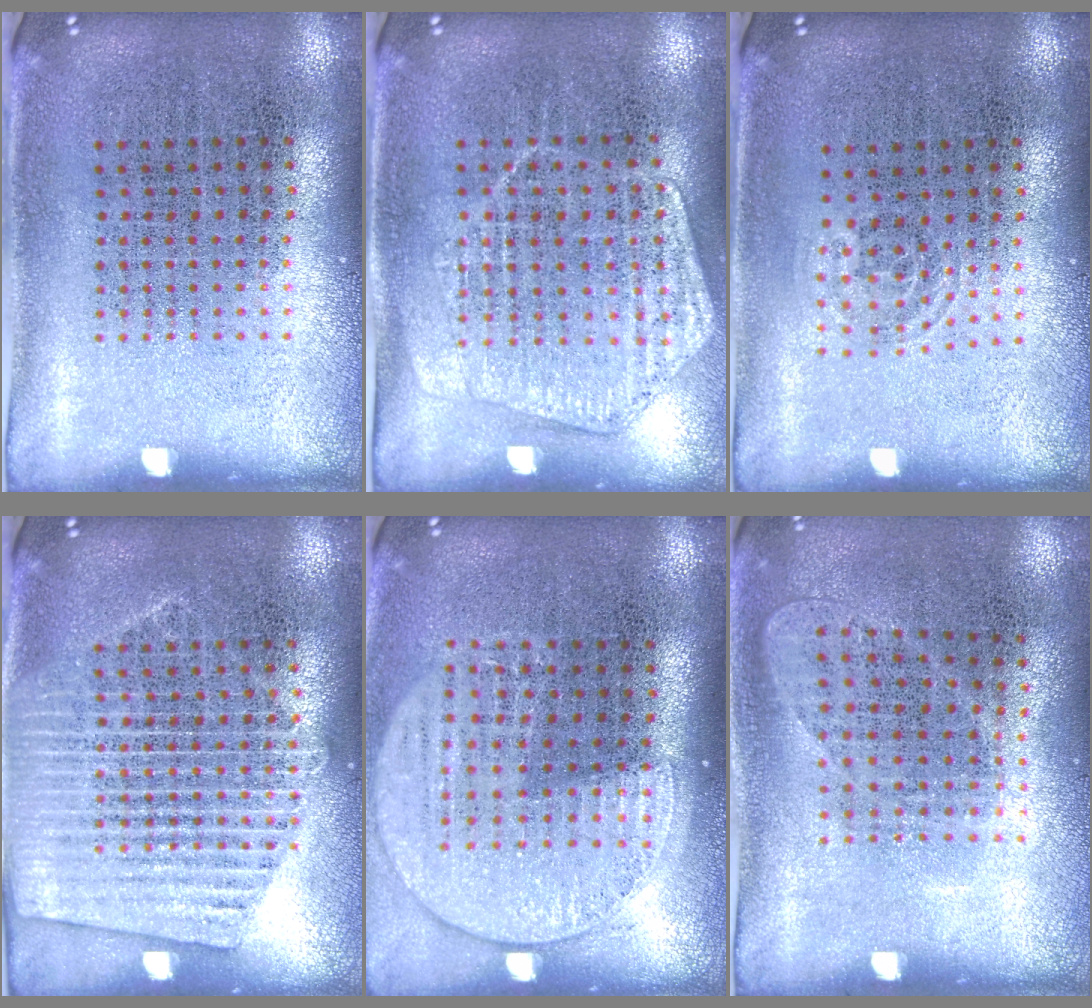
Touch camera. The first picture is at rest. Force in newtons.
{"total": 1.4, "press": 1.4, "slide": 0.3}
{"total": 0.7, "press": 0.5, "slide": 0.5}
{"total": 1.7, "press": 1.6, "slide": 0.4}
{"total": 1.5, "press": 1.3, "slide": 0.7}
{"total": 0.9, "press": 0.8, "slide": 0.4}